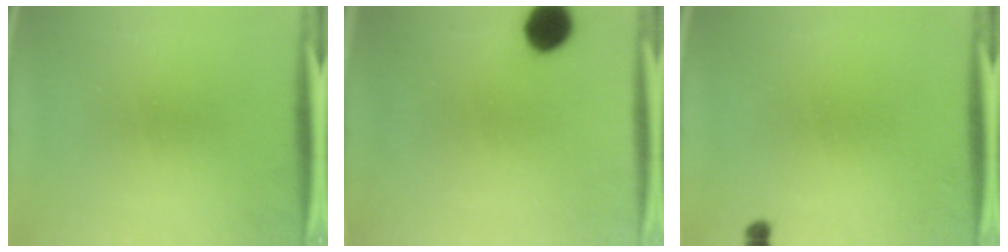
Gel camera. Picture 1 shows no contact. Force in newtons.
{"total": 7.3}
{"total": 0.8}